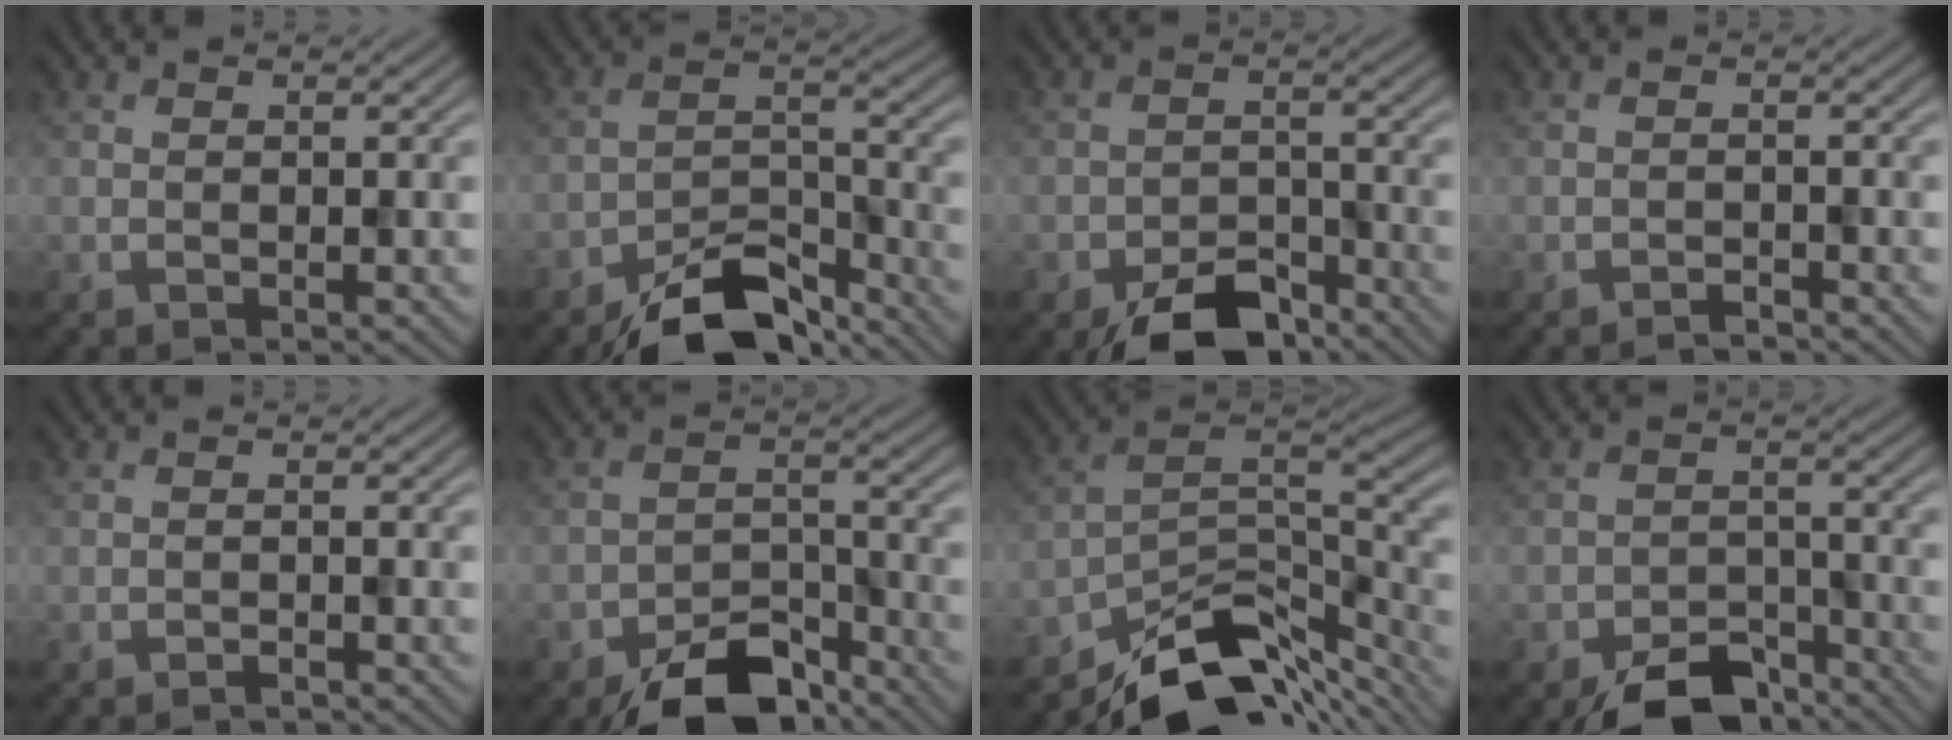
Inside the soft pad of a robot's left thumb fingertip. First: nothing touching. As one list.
[{"total": 9.3, "force": [-7.4, 3.4, 4.4], "torque": [-0.063, 0.002, -0.143]}, {"total": 6.9, "force": [-5.2, 3.1, 3.2], "torque": [-0.045, -0.003, -0.096]}, {"total": 1.1, "force": [-1.1, 0.1, 0.1], "torque": [0.002, 0.005, -0.021]}, {"total": 0.8, "force": [-0.7, 0.0, 0.1], "torque": [0.000, 0.004, -0.015]}, {"total": 8.6, "force": [-6.6, 3.8, 4.0], "torque": [-0.057, -0.007, -0.122]}, {"total": 11.7, "force": [-9.0, 5.1, 5.6], "torque": [-0.085, -0.004, -0.156]}, {"total": 6.8, "force": [-5.4, 3.1, 2.8], "torque": [-0.039, -0.007, -0.097]}]